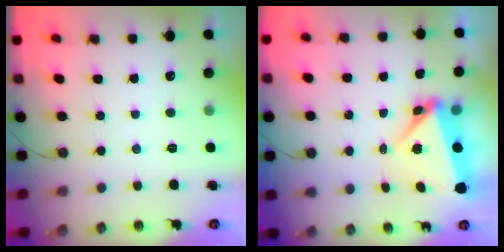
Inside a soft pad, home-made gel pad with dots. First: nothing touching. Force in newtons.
{"total": 5.7, "press": 5.5, "slide": 1.7}